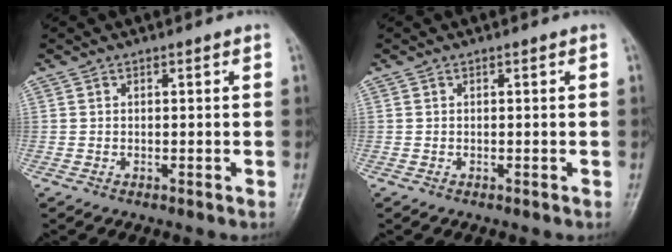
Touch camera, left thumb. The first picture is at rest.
{"total": 0.0}